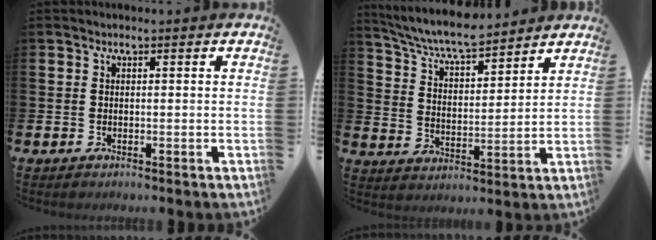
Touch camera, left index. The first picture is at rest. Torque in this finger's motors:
{"motor_torque": [1.09, -1.05, 0.23, 0.21]}